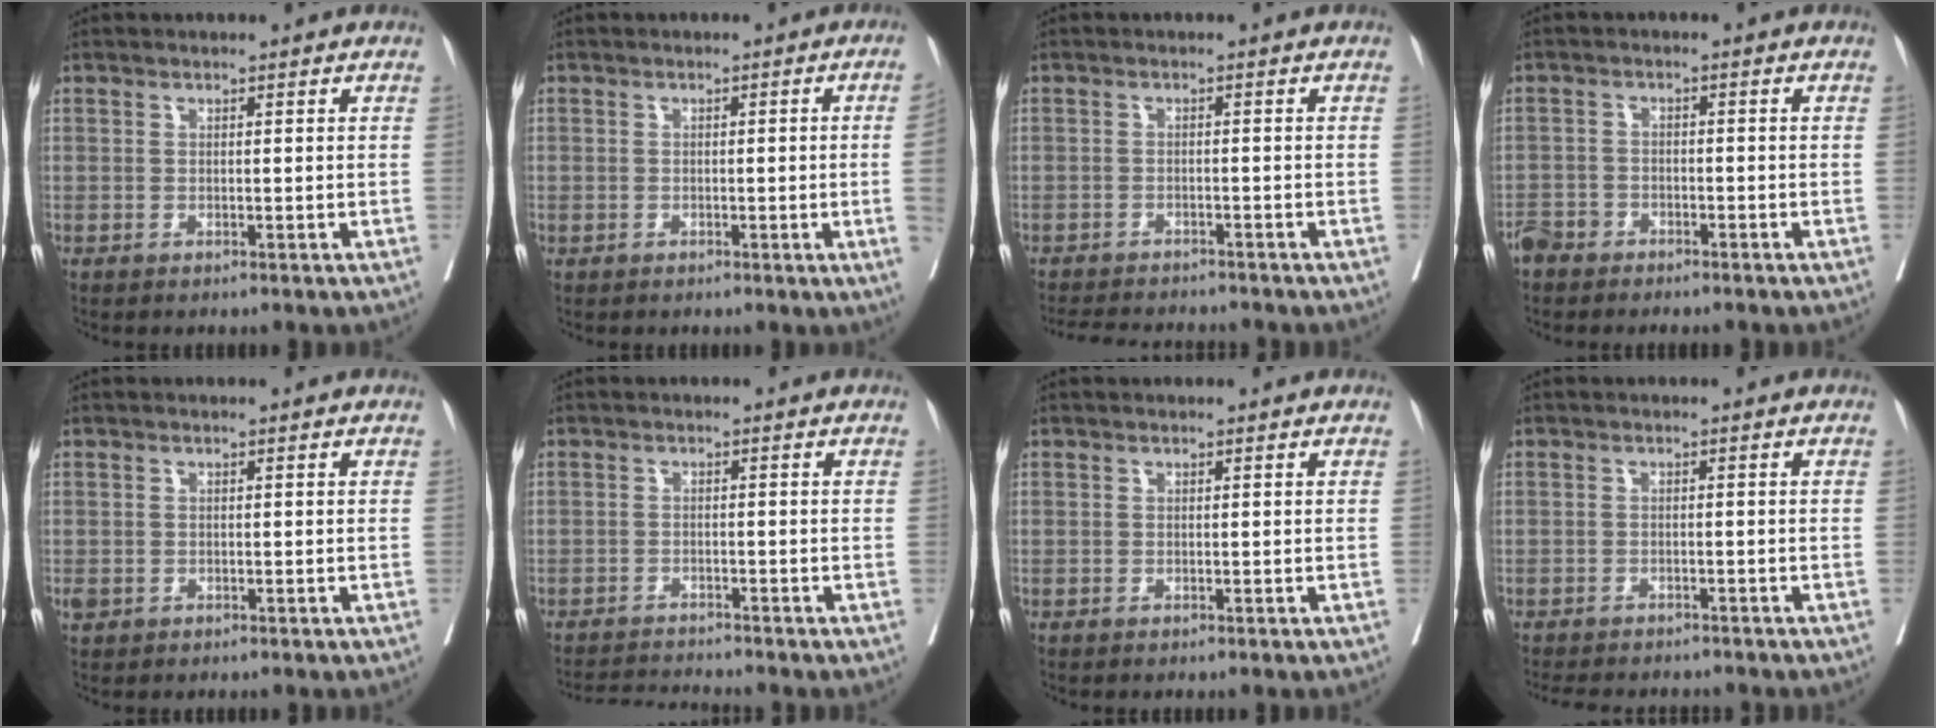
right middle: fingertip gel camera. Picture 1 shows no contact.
{"total": 3.5, "force": [-0.3, -0.4, 3.5], "torque": [-0.046, 0.003, 0.002]}
{"total": 9.1, "force": [-8.4, 1.8, 2.8], "torque": [-0.046, -0.007, -0.114]}
{"total": 3.2, "force": [-2.9, 1.1, 0.6], "torque": [-0.017, 0.000, -0.057]}
{"total": 1.0, "force": [-0.5, 0.7, 0.5], "torque": [-0.012, 0.001, -0.005]}
{"total": 4.6, "force": [-4.5, -0.8, 0.4], "torque": [-0.004, -0.018, -0.075]}
{"total": 0.0}
{"total": 9.8, "force": [-8.7, 2.8, 3.4], "torque": [-0.062, -0.009, -0.111]}